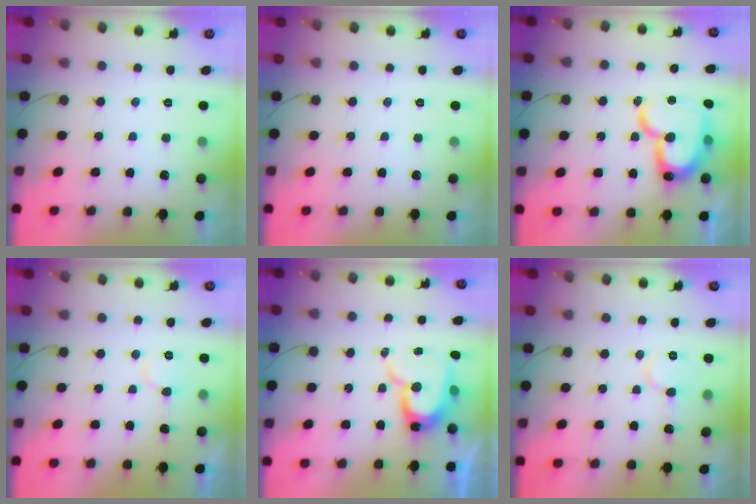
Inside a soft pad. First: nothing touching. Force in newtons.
{"total": 0.0}
{"total": 21.3, "press": 21.3, "slide": 1.9}
{"total": 4.9, "press": 4.9, "slide": 0.5}
{"total": 12.2, "press": 12.1, "slide": 1.3}
{"total": 6.2, "press": 6.2, "slide": 0.5}